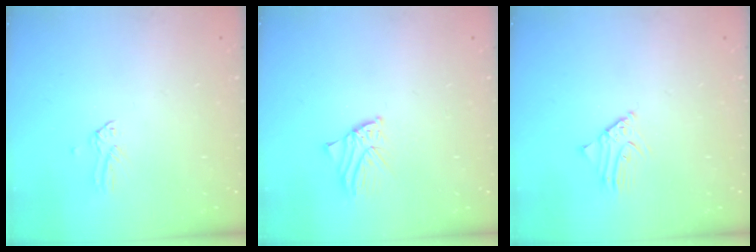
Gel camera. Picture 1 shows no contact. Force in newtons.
{"total": 2.4, "press": 2.4, "slide": 0.2}
{"total": 3.0, "press": 3.0, "slide": 0.3}